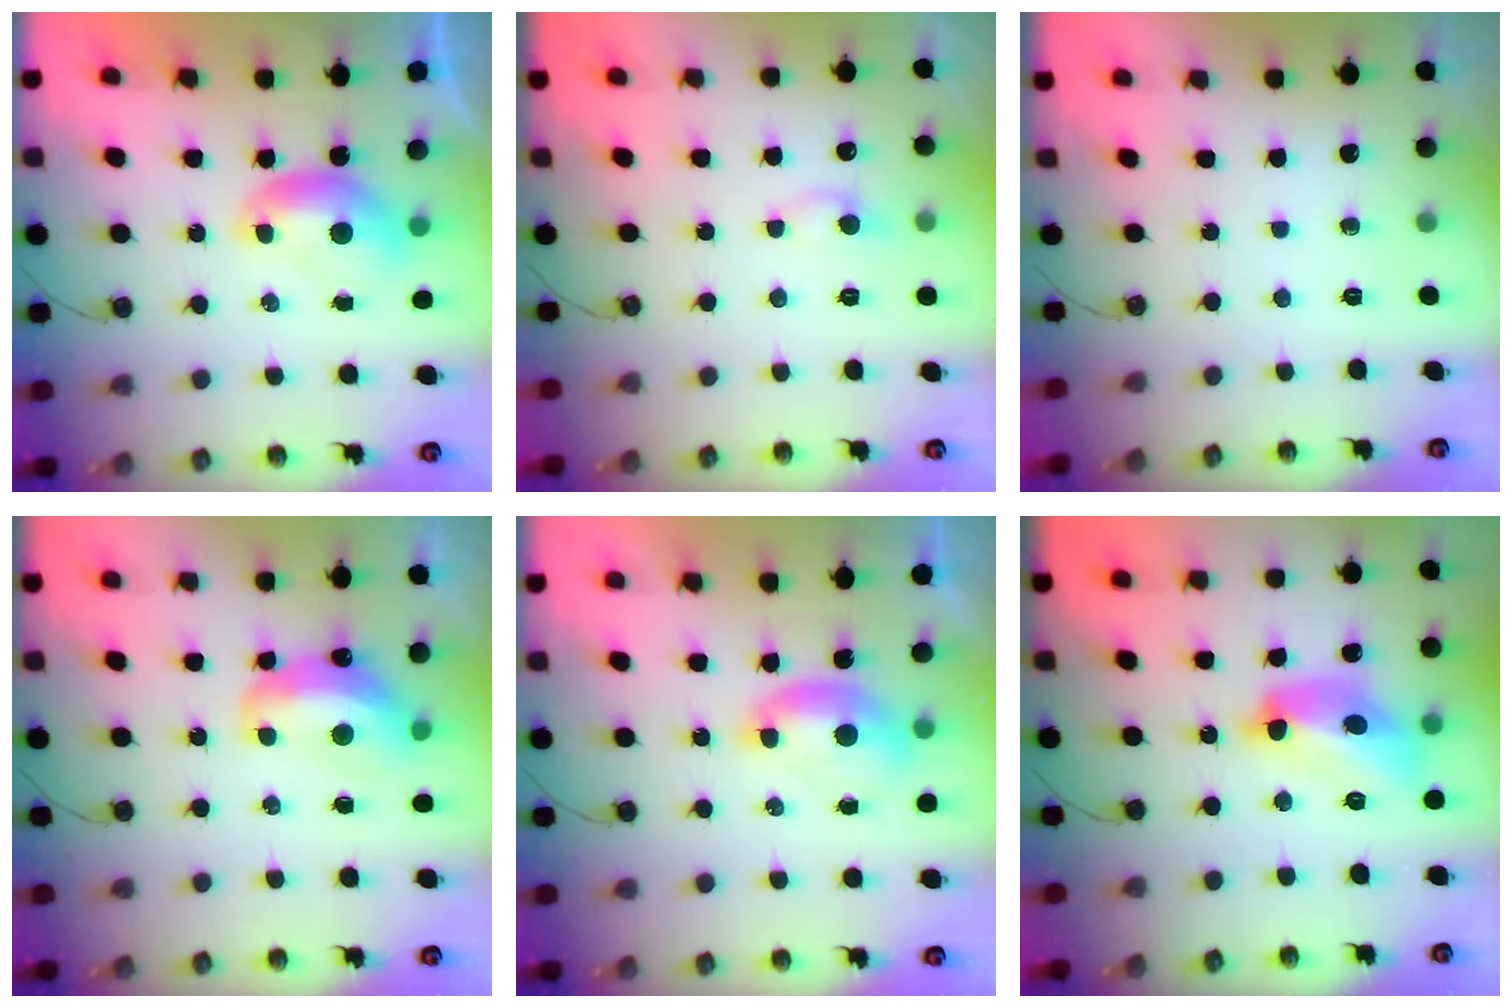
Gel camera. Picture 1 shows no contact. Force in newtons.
{"total": 0.0}
{"total": 0.0}
{"total": 5.9, "press": 5.8, "slide": 1.3}
{"total": 1.5, "press": 1.4, "slide": 0.6}
{"total": 10.0, "press": 9.9, "slide": 0.9}